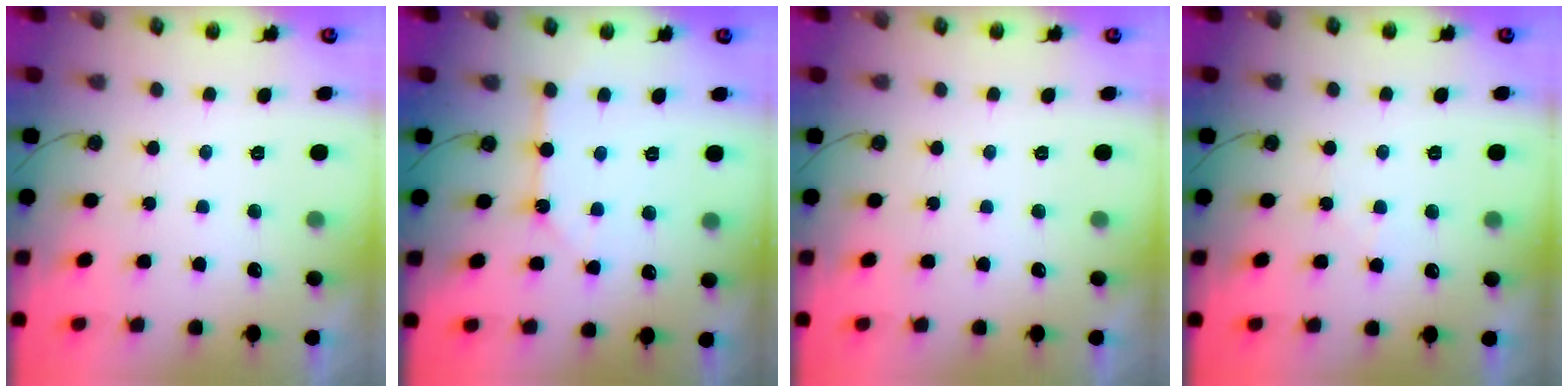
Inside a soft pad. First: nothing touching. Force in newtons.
{"total": 4.1, "press": 4.1, "slide": 0.4}
{"total": 0.0}
{"total": 3.5, "press": 3.5, "slide": 0.5}